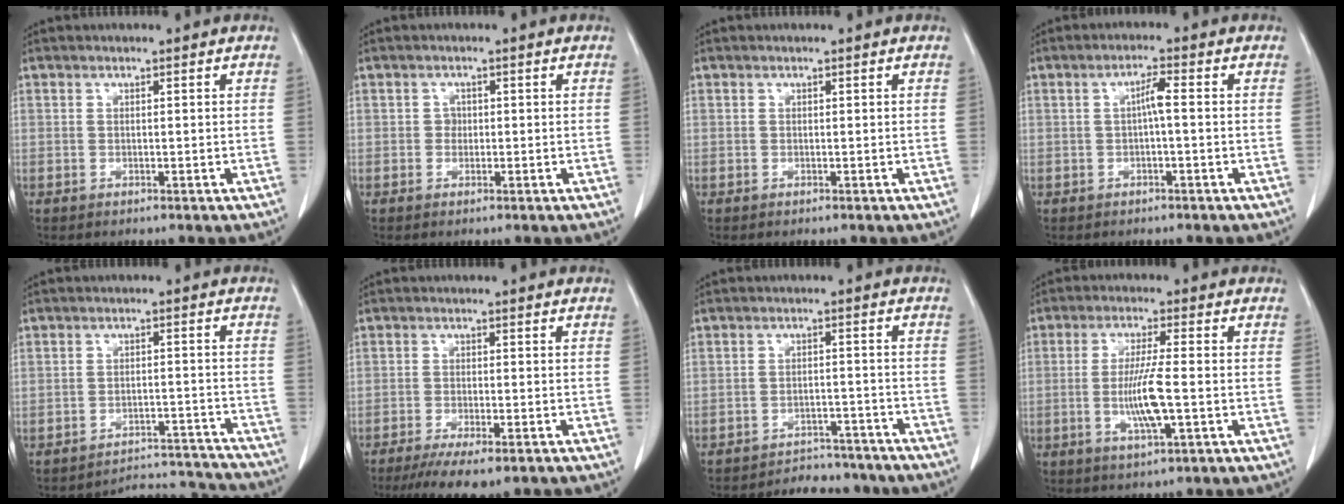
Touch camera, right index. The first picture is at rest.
{"total": 1.2, "force": [0.0, 1.1, 0.5], "torque": [-0.004, 0.004, -0.001]}
{"total": 0.0}
{"total": 2.5, "force": [-0.1, 0.2, 2.5], "torque": [-0.044, 0.006, -0.001]}
{"total": 7.6, "force": [-7.4, 0.9, -1.5], "torque": [0.026, 0.028, -0.104]}
{"total": 9.4, "force": [-7.2, 2.0, 5.8], "torque": [-0.080, -0.015, -0.107]}
{"total": 10.9, "force": [-10.2, 3.4, 1.6], "torque": [-0.017, 0.011, -0.123]}
{"total": 7.6, "force": [-1.4, 0.5, 7.4], "torque": [-0.147, -0.008, -0.025]}